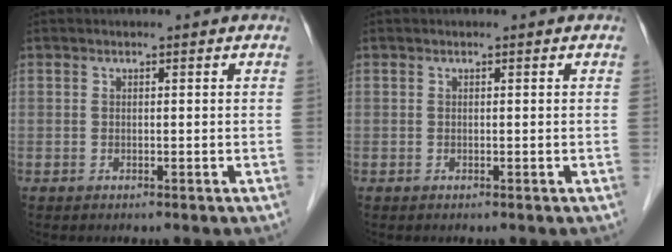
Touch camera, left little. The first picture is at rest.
{"total": 0.0}